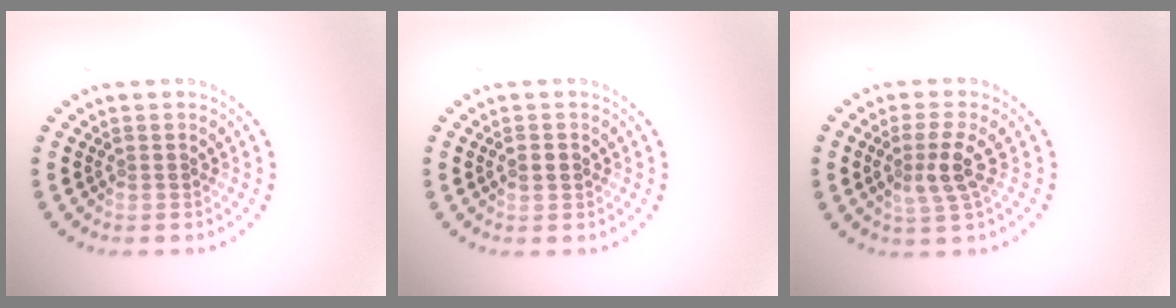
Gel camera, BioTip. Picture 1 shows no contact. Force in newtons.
{"total": 1.8, "press": 1.8, "slide": 0.1}
{"total": 2.7, "press": 2.3, "slide": 1.4}